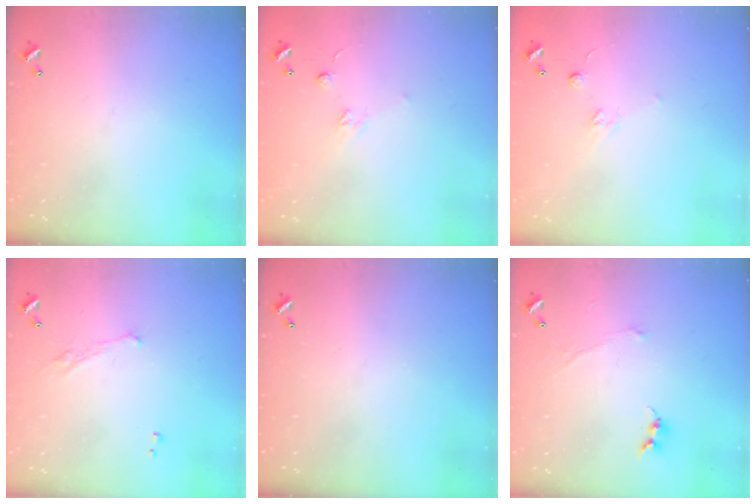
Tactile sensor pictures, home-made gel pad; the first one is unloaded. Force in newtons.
{"total": 2.5, "press": 2.3, "slide": 1.0}
{"total": 2.5, "press": 2.3, "slide": 1.0}
{"total": 1.9, "press": 1.7, "slide": 0.8}
{"total": 0.0}
{"total": 0.0}